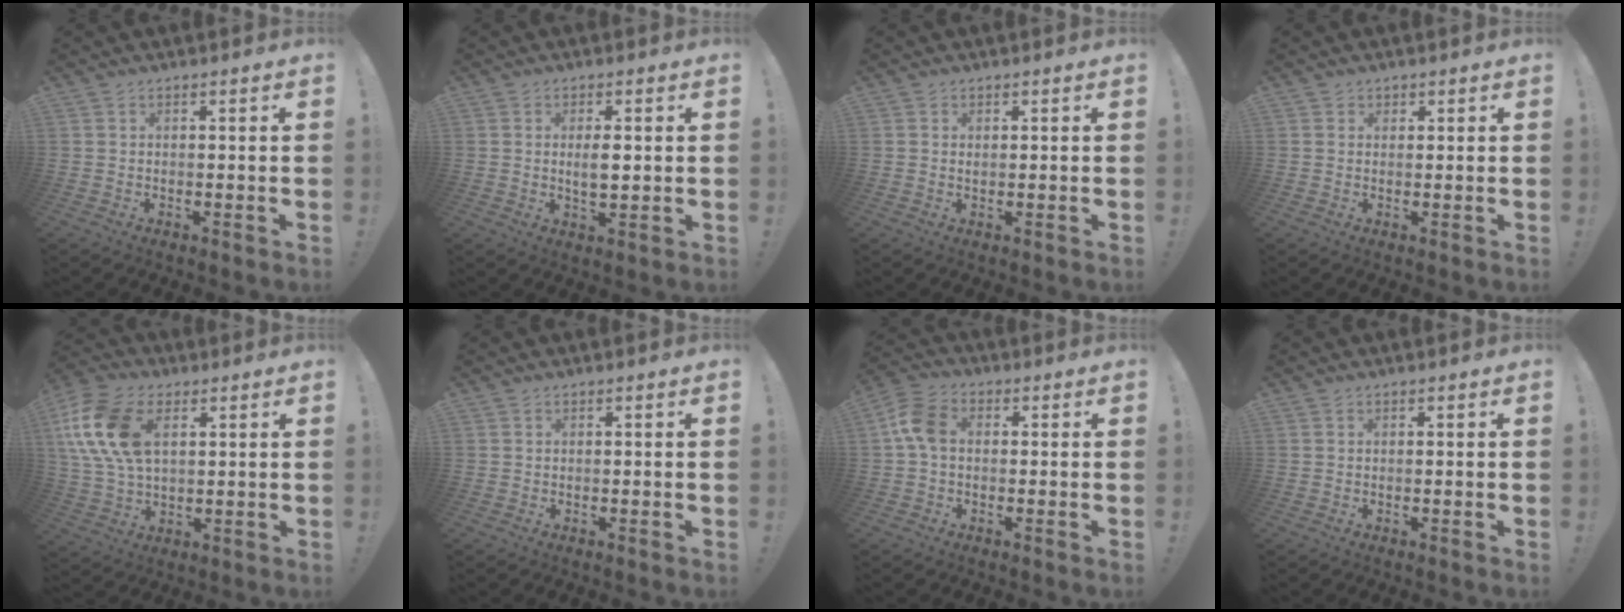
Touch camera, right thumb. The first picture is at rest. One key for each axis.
{"total": 4.6, "fx": 0.7, "fy": 1.8, "fz": 4.2, "tx": -0.063, "ty": -0.010, "tz": 0.005}
{"total": 0.6, "fx": 0.3, "fy": 0.5, "fz": 0.2, "tx": 0.000, "ty": 0.000, "tz": 0.006}
{"total": 1.2, "fx": 0.6, "fy": 0.9, "fz": 0.3, "tx": -0.004, "ty": -0.001, "tz": 0.011}
{"total": 18.1, "fx": 5.3, "fy": 11.9, "fz": 12.7, "tx": -0.265, "ty": -0.004, "tz": 0.100}
{"total": 0.0}
{"total": 8.4, "fx": 0.5, "fy": 5.7, "fz": 6.1, "tx": -0.120, "ty": 0.012, "tz": 0.014}
{"total": 0.0}